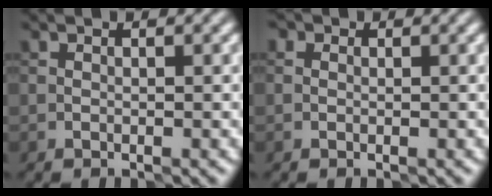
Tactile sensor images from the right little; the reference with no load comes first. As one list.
[{"total": 1.3, "force": [0.6, 0.9, 0.7], "torque": [-0.005, -0.001, -0.014]}]